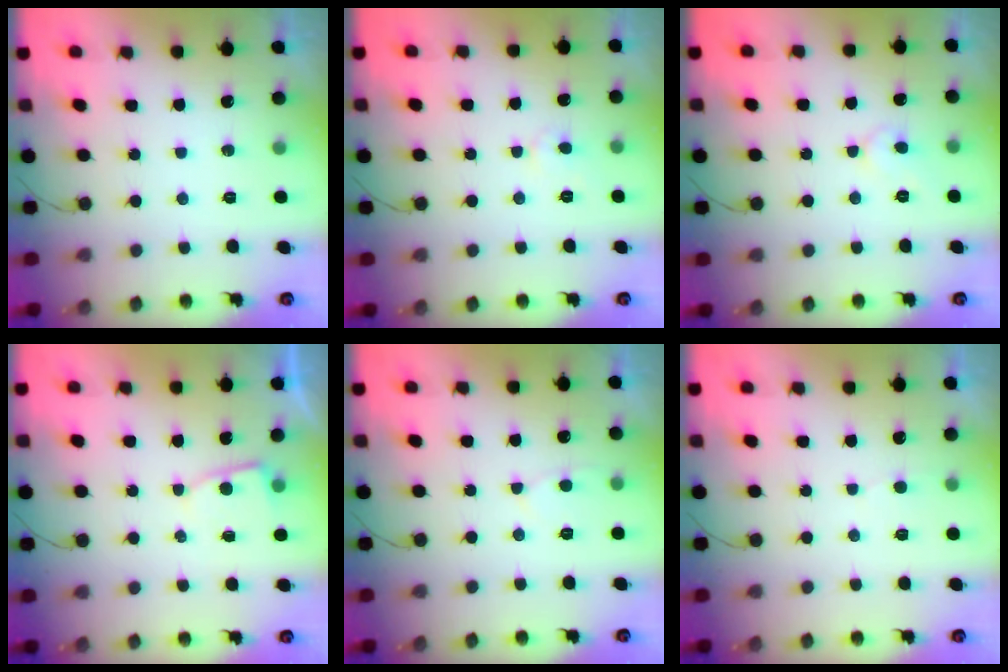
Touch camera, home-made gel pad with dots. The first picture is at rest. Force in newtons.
{"total": 2.9, "press": 2.9, "slide": 0.2}
{"total": 4.6, "press": 4.6, "slide": 0.4}
{"total": 3.6, "press": 3.6, "slide": 0.4}
{"total": 3.3, "press": 3.3, "slide": 0.4}
{"total": 2.0, "press": 2.0, "slide": 0.1}